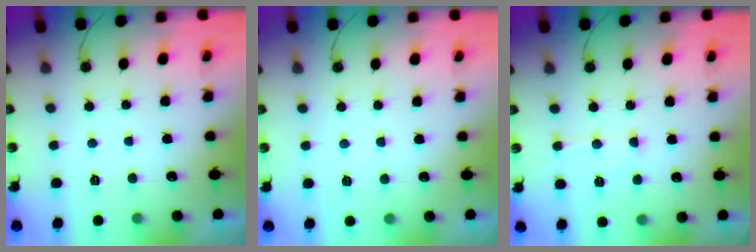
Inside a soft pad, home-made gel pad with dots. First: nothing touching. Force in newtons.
{"total": 3.8, "press": 3.8, "slide": 0.4}
{"total": 6.8, "press": 6.8, "slide": 0.5}